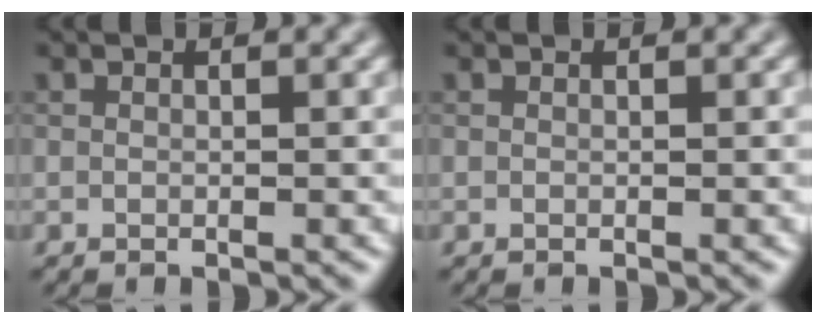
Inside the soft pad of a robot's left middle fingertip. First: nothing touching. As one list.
[{"total": 0.0}]